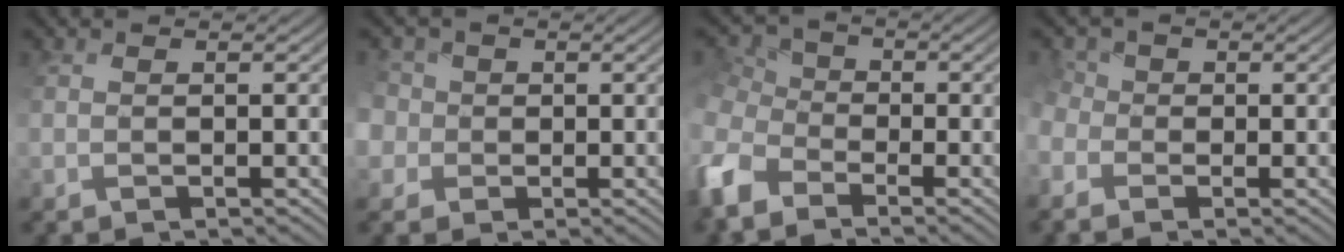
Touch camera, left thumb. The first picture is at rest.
{"total": 5.4, "force": [-0.1, 5.1, 1.7], "torque": [-0.072, 0.012, -0.026]}
{"total": 6.9, "force": [-3.7, 4.7, 3.3], "torque": [-0.104, -0.008, -0.084]}
{"total": 4.3, "force": [-1.4, 3.6, 2.0], "torque": [-0.061, 0.002, -0.029]}